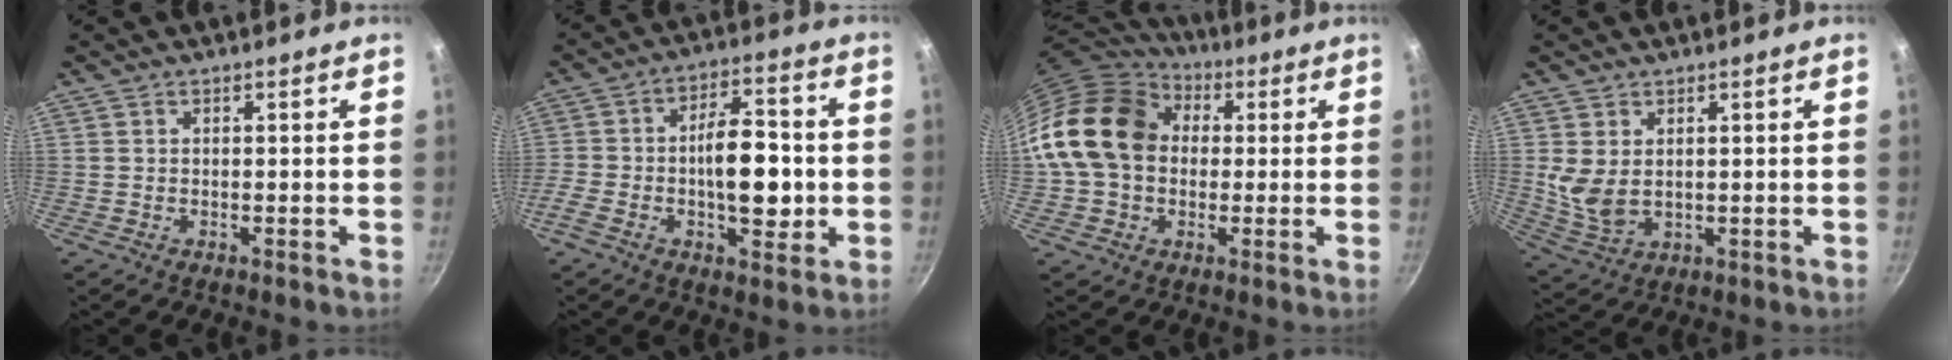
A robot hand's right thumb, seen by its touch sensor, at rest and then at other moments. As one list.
[{"total": 13.5, "force": [-2.4, 6.6, 11.5], "torque": [-0.166, 0.036, -0.045]}, {"total": 18.4, "force": [2.2, 14.4, 11.2], "torque": [-0.187, 0.037, 0.029]}, {"total": 6.6, "force": [1.4, 4.2, 4.9], "torque": [-0.093, -0.018, 0.042]}]